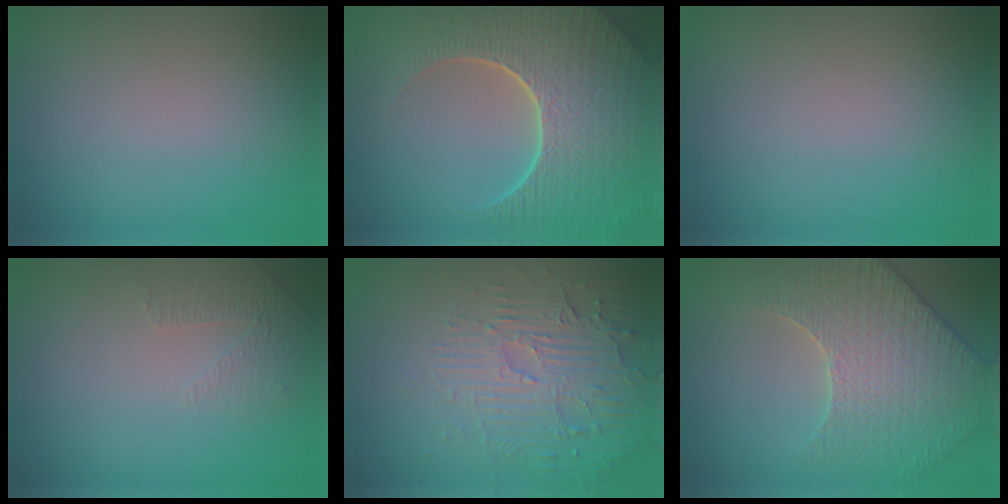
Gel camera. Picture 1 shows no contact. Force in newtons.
{"total": 9.3, "press": 6.6, "slide": 6.5}
{"total": 0.0}
{"total": 1.1, "press": 0.6, "slide": 1.0}
{"total": 5.9, "press": 3.7, "slide": 4.5}
{"total": 5.0, "press": 4.9, "slide": 0.8}